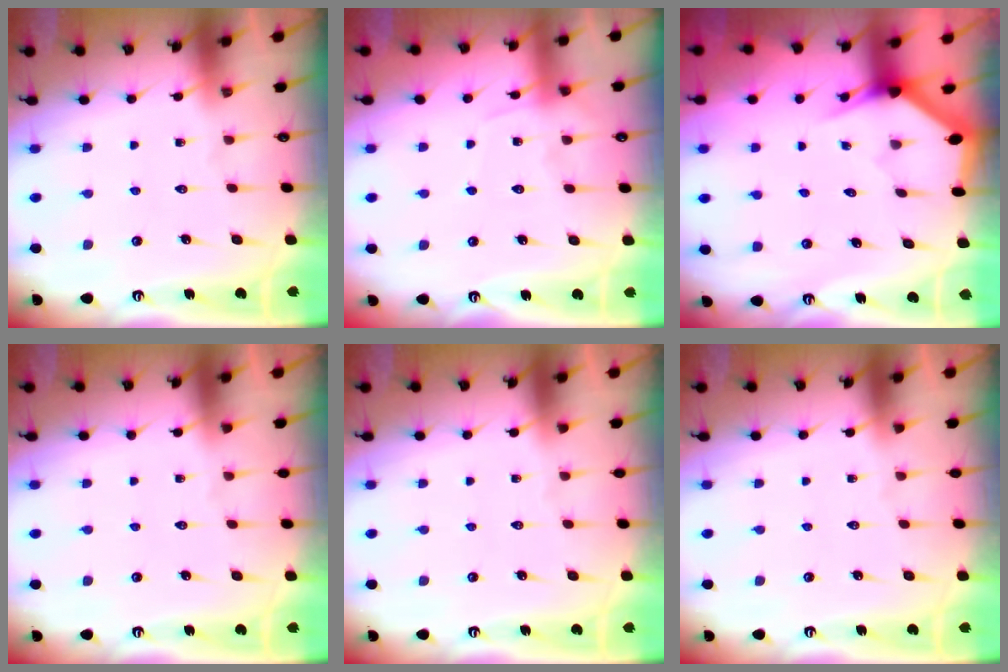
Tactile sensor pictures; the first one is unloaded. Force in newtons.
{"total": 6.5, "press": 6.4, "slide": 0.8}
{"total": 2.9, "press": 2.9, "slide": 0.1}
{"total": 0.0}
{"total": 0.0}
{"total": 0.0}